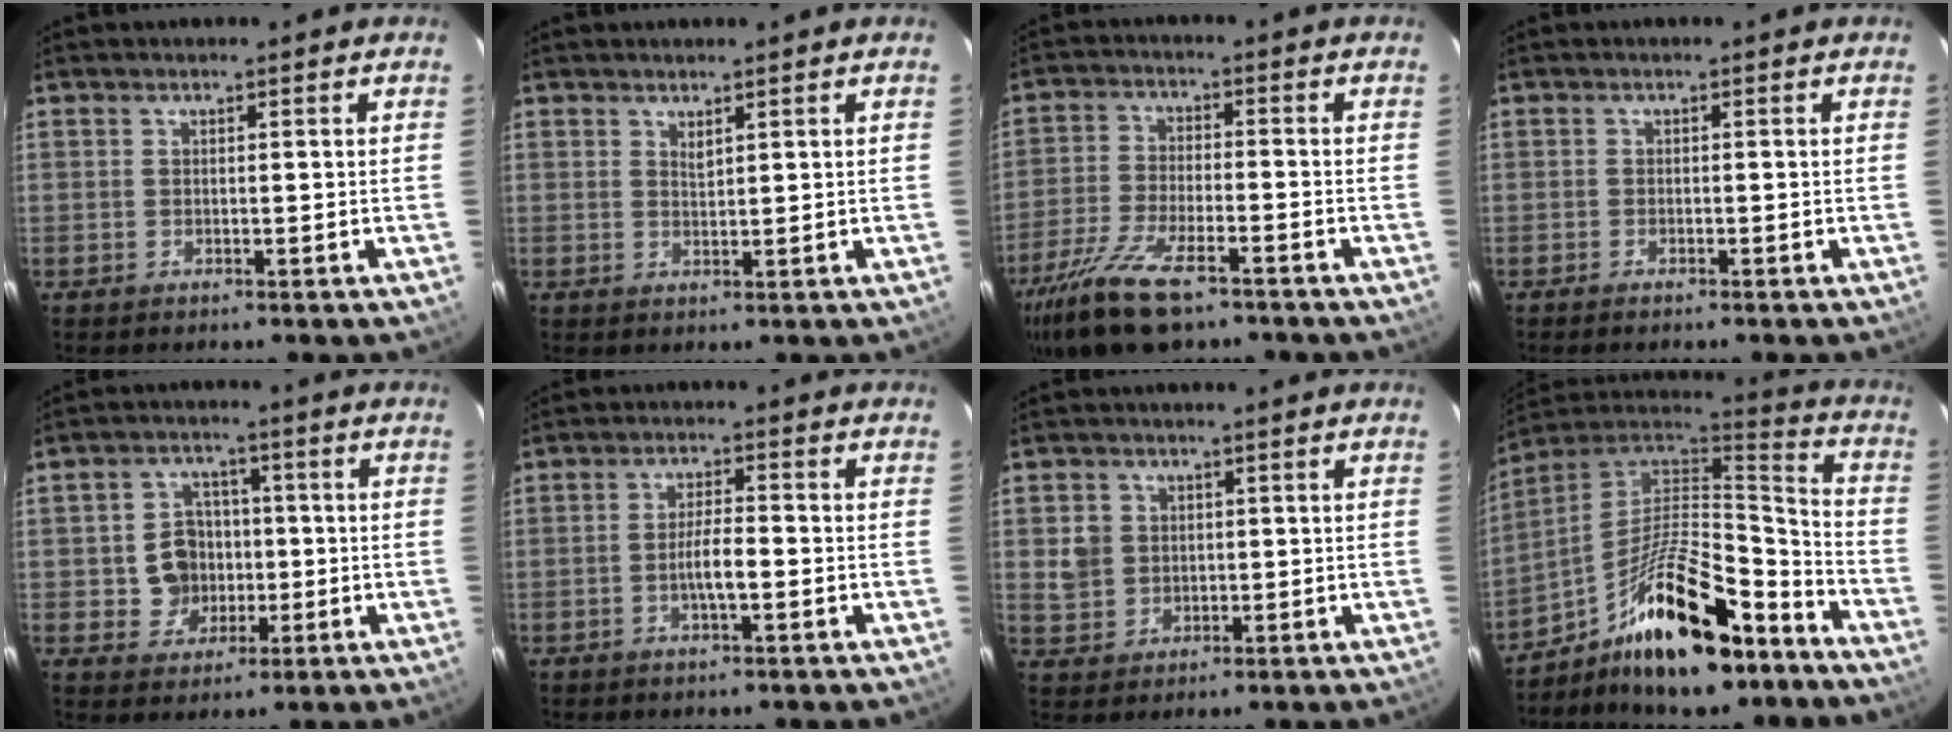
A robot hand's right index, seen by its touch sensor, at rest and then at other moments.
{"total": 1.4, "force": [1.1, 0.4, 0.7], "torque": [-0.012, -0.001, 0.020]}
{"total": 14.8, "force": [-10.4, 4.9, 9.3], "torque": [-0.211, -0.042, -0.192]}
{"total": 1.2, "force": [-1.1, 0.2, 0.4], "torque": [-0.013, -0.002, -0.021]}
{"total": 7.6, "force": [-0.9, 7.2, 2.5], "torque": [-0.059, 0.017, -0.006]}
{"total": 5.3, "force": [-1.8, 1.1, 4.9], "torque": [-0.093, 0.005, -0.030]}
{"total": 5.1, "force": [0.8, 4.8, 1.6], "torque": [-0.030, 0.014, 0.025]}
{"total": 21.5, "force": [-13.1, 8.0, 15.1], "torque": [-0.263, 0.012, -0.218]}